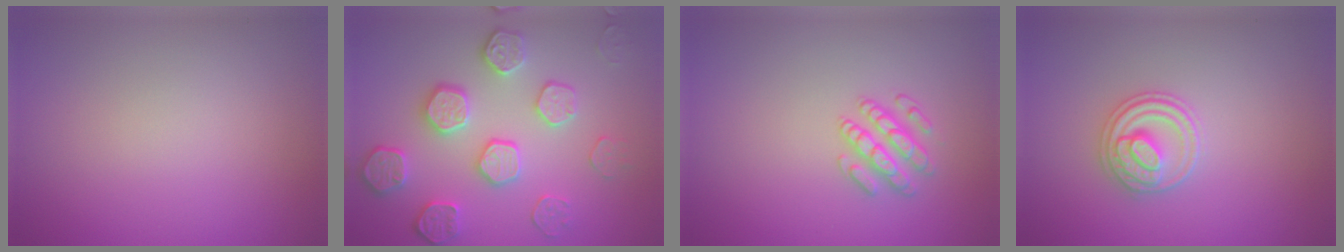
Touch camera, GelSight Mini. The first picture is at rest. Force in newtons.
{"total": 4.7, "press": 4.3, "slide": 1.8}
{"total": 2.5, "press": 2.4, "slide": 0.5}
{"total": 2.8, "press": 2.7, "slide": 0.6}